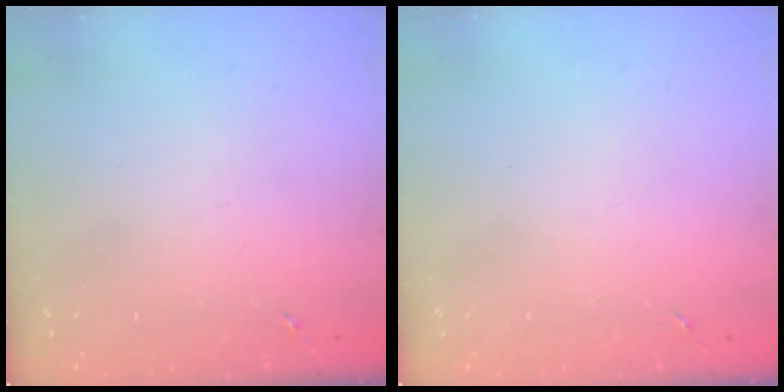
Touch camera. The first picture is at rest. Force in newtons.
{"total": 0.0}